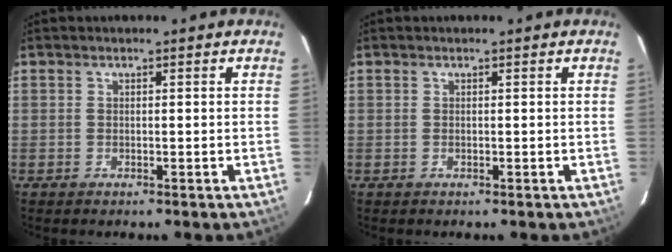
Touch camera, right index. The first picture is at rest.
{"total": 0.0}